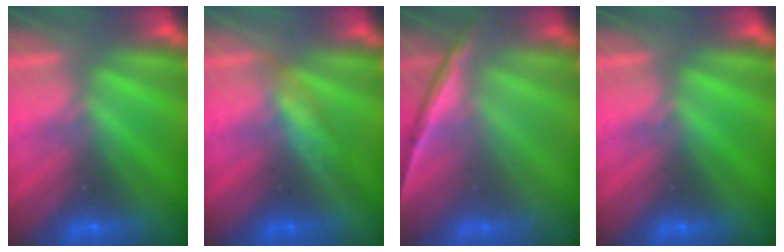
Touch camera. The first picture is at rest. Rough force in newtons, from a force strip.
{"total": 4.6}
{"total": 1.6}
{"total": 0.0}